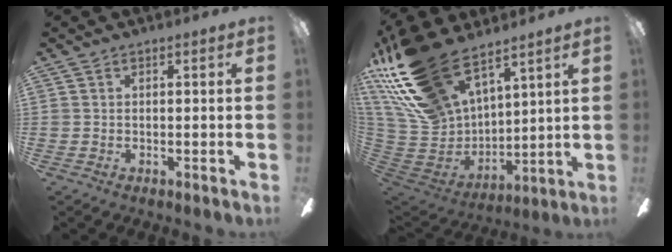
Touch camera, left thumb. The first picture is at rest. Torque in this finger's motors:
{"motor_torque": [0.55, 0.55, 1.31, -1.46, 0.25]}